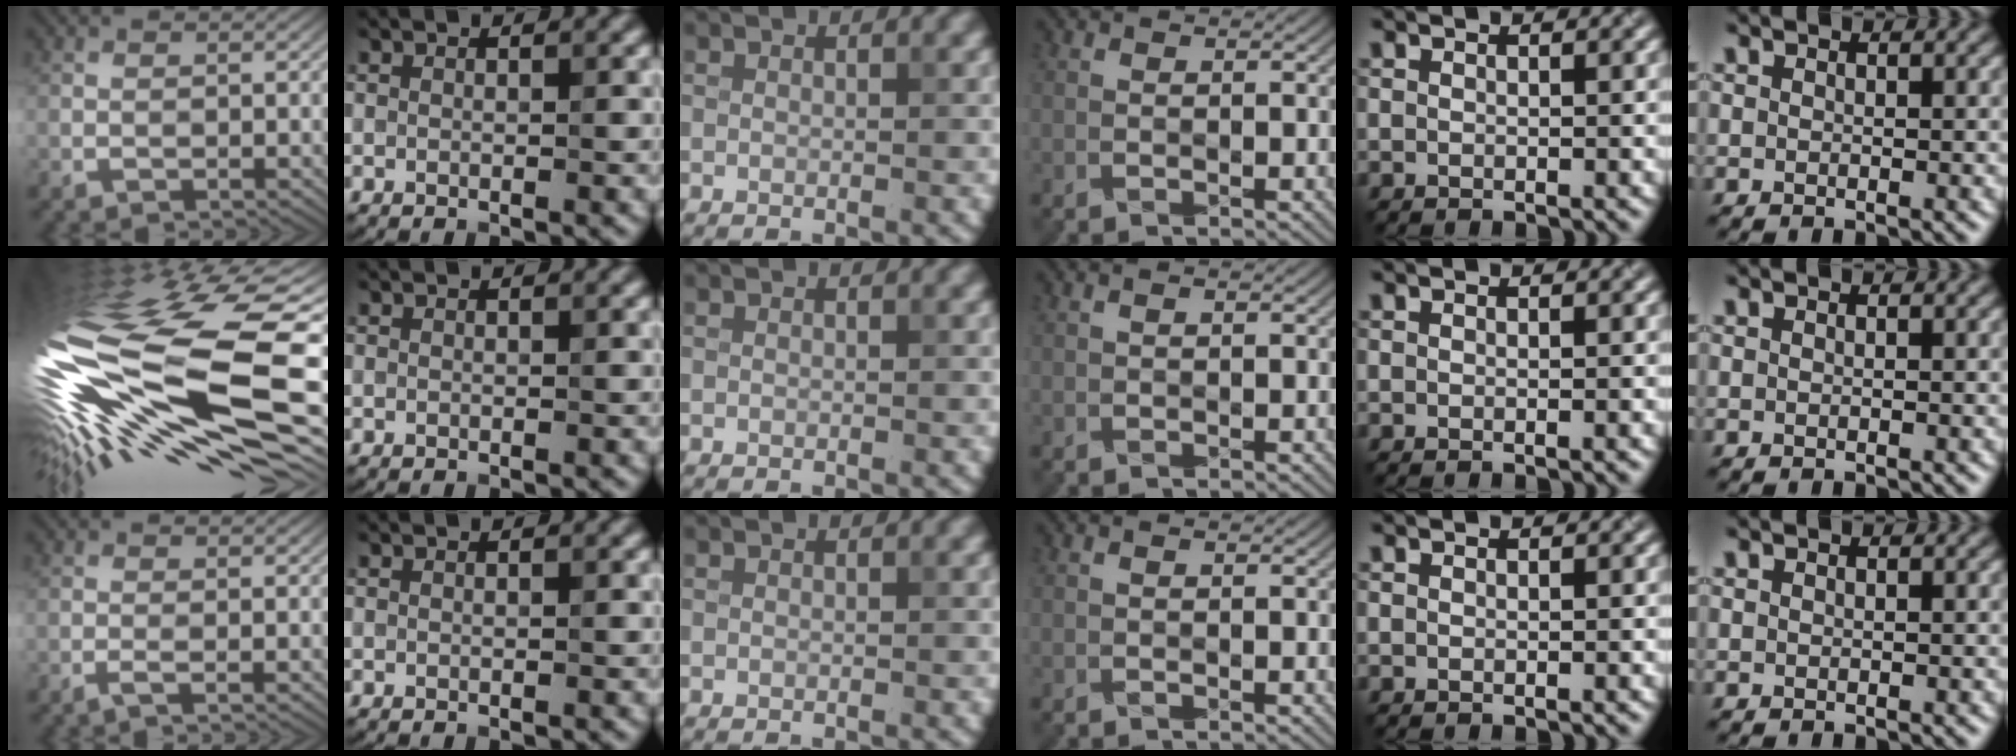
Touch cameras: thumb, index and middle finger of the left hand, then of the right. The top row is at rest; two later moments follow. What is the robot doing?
{"motion": "wrap", "object": "bandana"}